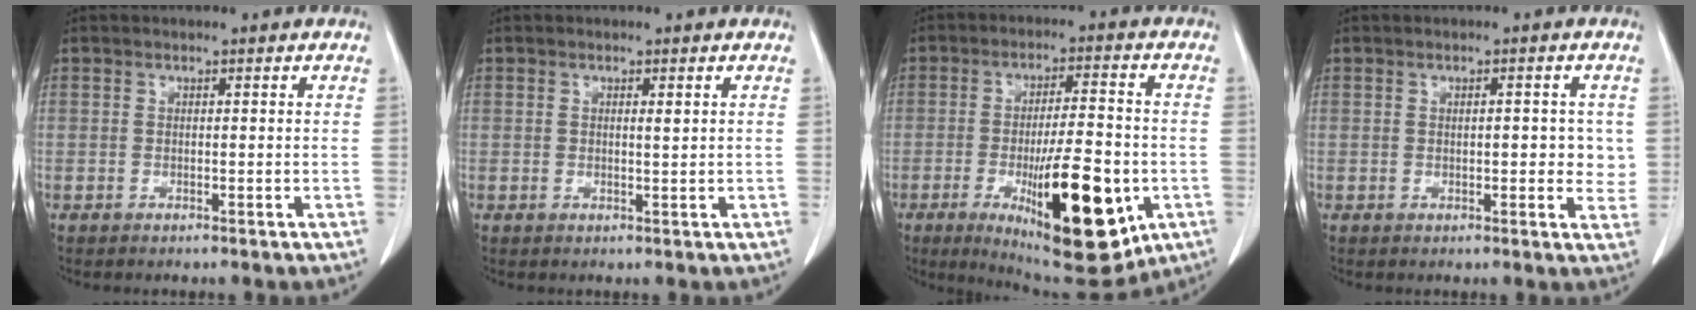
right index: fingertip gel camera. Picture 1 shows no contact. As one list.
[{"total": 0.8, "force": [0.3, 0.1, 0.7], "torque": [-0.015, -0.002, 0.004]}, {"total": 18.5, "force": [-6.4, 4.3, 16.8], "torque": [-0.247, -0.022, -0.083]}, {"total": 4.4, "force": [0.4, 1.9, 4.0], "torque": [-0.042, -0.002, 0.002]}]